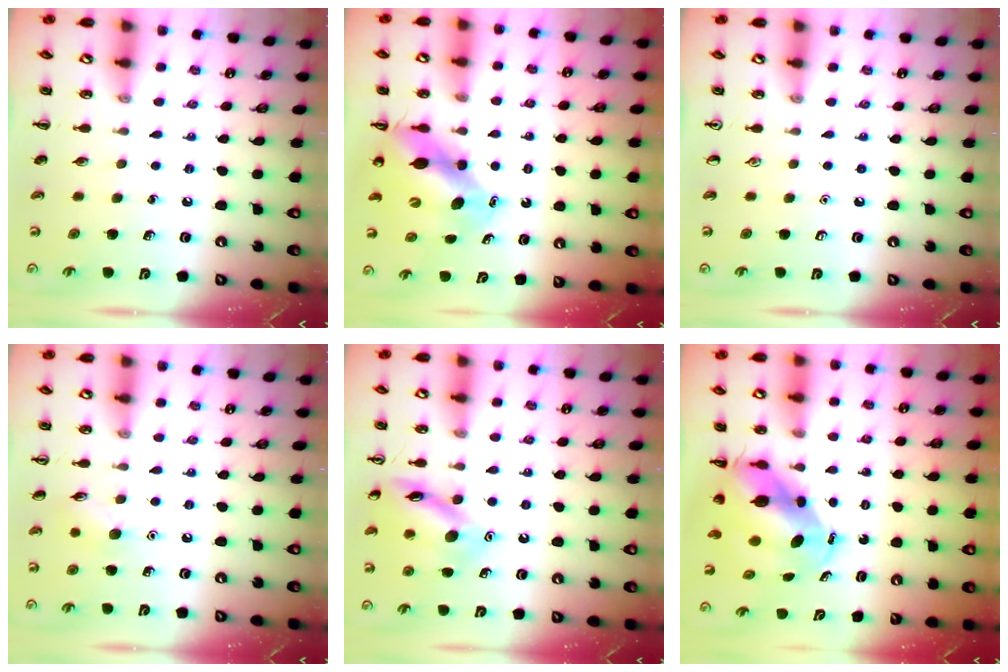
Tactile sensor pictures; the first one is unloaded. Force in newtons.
{"total": 10.0, "press": 9.6, "slide": 2.7}
{"total": 0.0}
{"total": 5.8, "press": 5.8, "slide": 0.8}
{"total": 13.1, "press": 13.0, "slide": 1.1}
{"total": 6.9, "press": 6.7, "slide": 1.9}